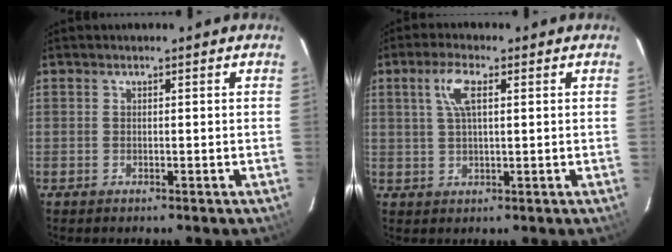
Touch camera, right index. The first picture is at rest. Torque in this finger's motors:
{"motor_torque": [0.21, -0.08, 0.14, 0.09]}